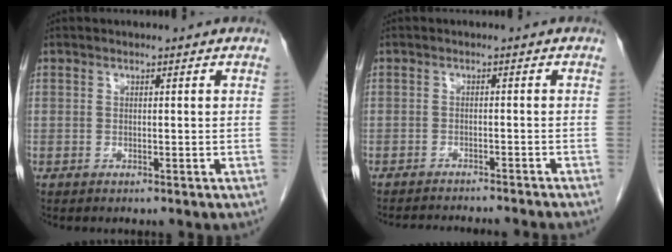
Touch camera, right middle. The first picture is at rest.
{"total": 9.7, "force": [-9.0, 0.3, 3.5], "torque": [-0.035, -0.014, -0.113]}